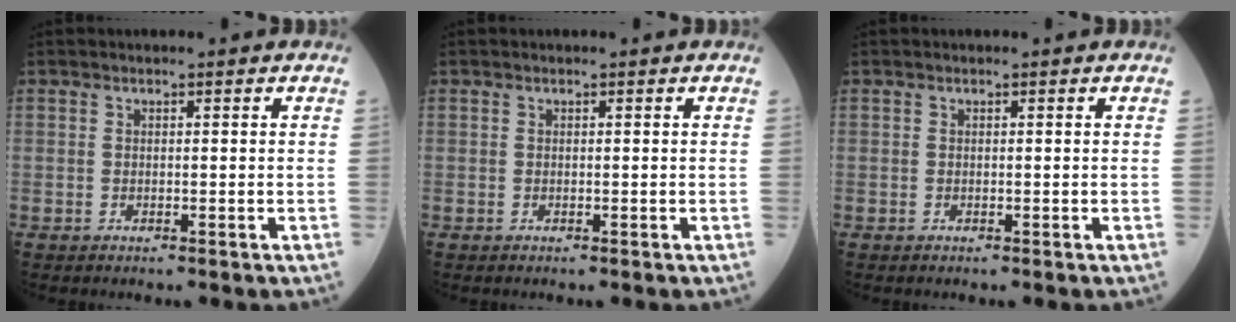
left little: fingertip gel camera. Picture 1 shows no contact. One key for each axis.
{"total": 0.0}
{"total": 0.0}